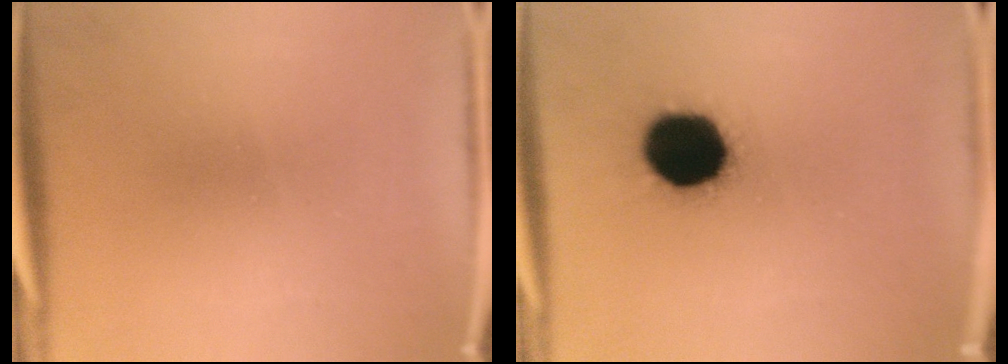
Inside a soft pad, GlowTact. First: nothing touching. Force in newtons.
{"total": 17.1}